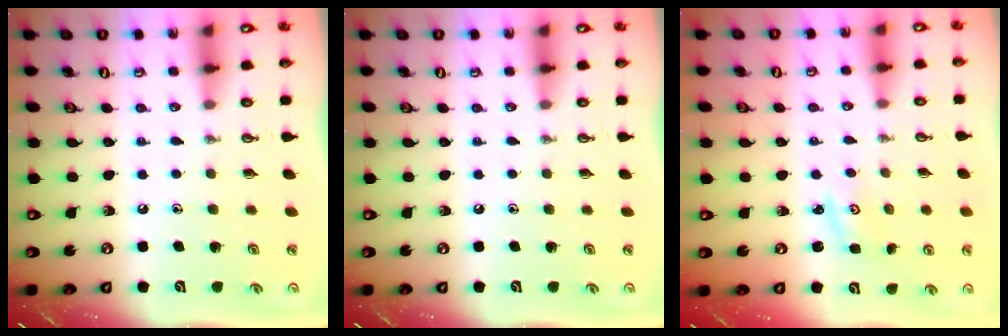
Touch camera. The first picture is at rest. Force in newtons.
{"total": 0.0}
{"total": 2.3, "press": 2.3, "slide": 0.3}